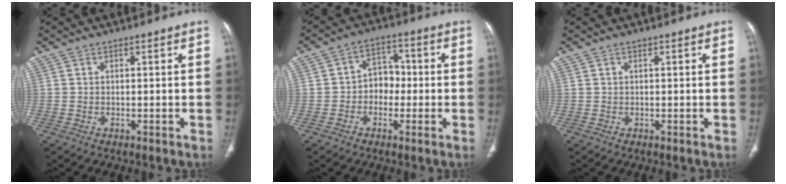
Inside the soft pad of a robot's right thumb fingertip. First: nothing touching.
{"total": 6.3, "force": [-1.0, 5.2, 3.5], "torque": [-0.016, 0.028, -0.029]}
{"total": 0.0}